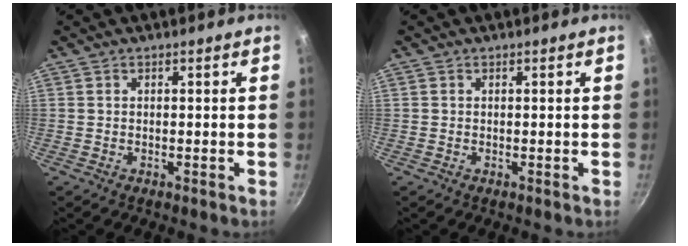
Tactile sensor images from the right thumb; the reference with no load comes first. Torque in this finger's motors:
{"motor_torque": [0.01, -0.16, -0.30, 0.16, 0.03]}